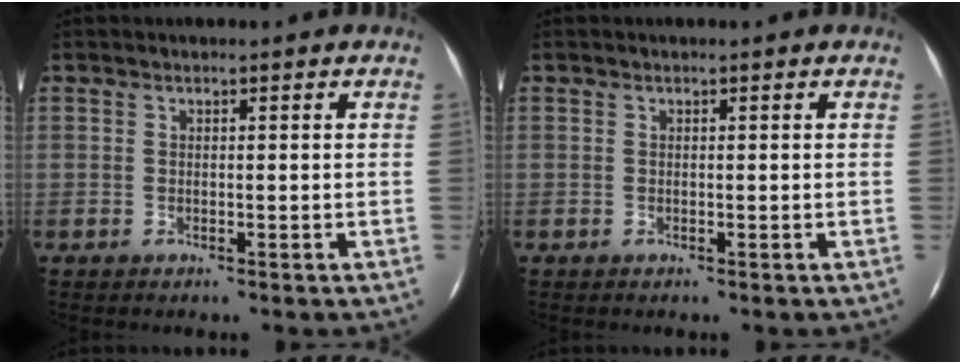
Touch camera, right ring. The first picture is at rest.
{"total": 0.0}